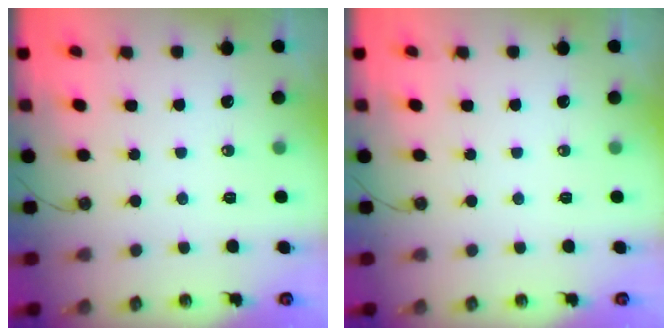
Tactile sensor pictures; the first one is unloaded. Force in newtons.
{"total": 0.0}